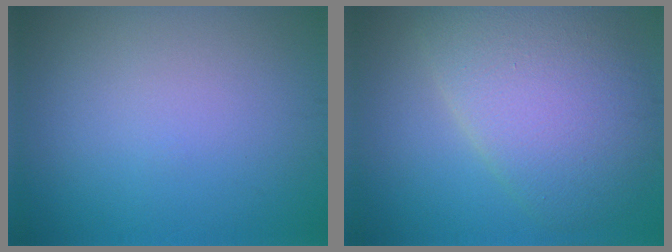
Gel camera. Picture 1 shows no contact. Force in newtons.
{"total": 8.1, "press": 8.1, "slide": 0.3}